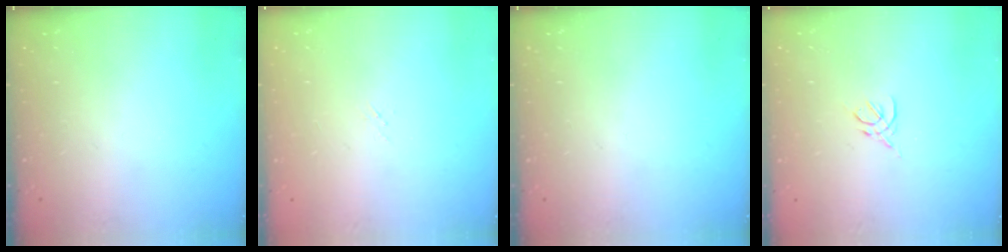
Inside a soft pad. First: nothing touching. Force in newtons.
{"total": 1.7, "press": 1.6, "slide": 0.2}
{"total": 0.0}
{"total": 2.6, "press": 2.5, "slide": 0.7}